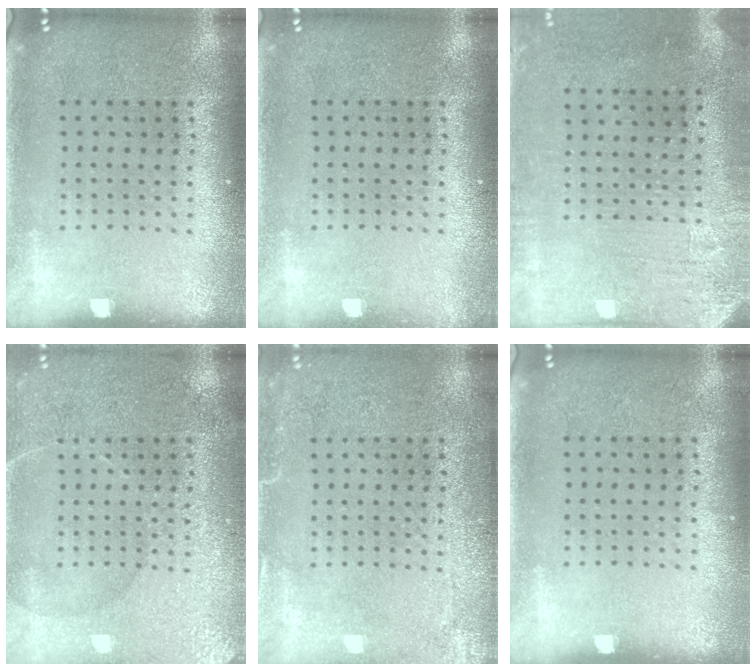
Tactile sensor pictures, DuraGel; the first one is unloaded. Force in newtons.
{"total": 0.7, "press": 0.7, "slide": 0.0}
{"total": 3.2, "press": 2.5, "slide": 1.9}
{"total": 4.3, "press": 4.3, "slide": 0.6}
{"total": 2.8, "press": 2.8, "slide": 0.3}
{"total": 0.0}